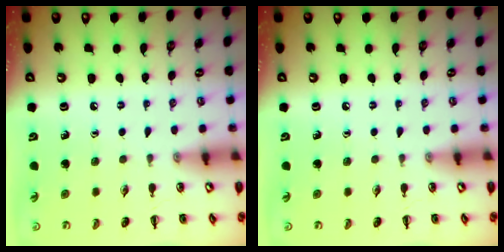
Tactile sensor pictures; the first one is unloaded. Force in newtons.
{"total": 0.0}